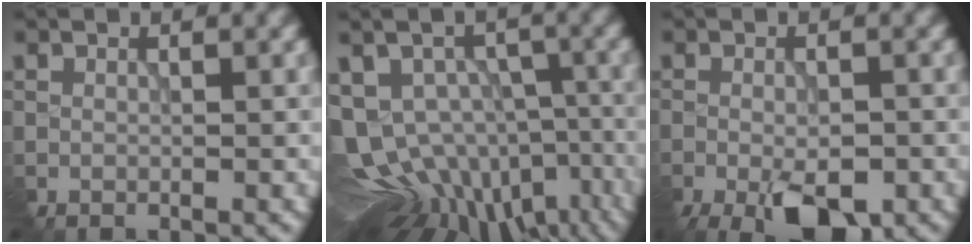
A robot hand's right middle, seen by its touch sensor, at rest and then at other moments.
{"total": 16.1, "force": [-5.5, 10.4, 11.0], "torque": [-0.208, 0.007, -0.034]}
{"total": 6.7, "force": [-3.8, 2.6, 4.9], "torque": [-0.090, -0.013, -0.055]}